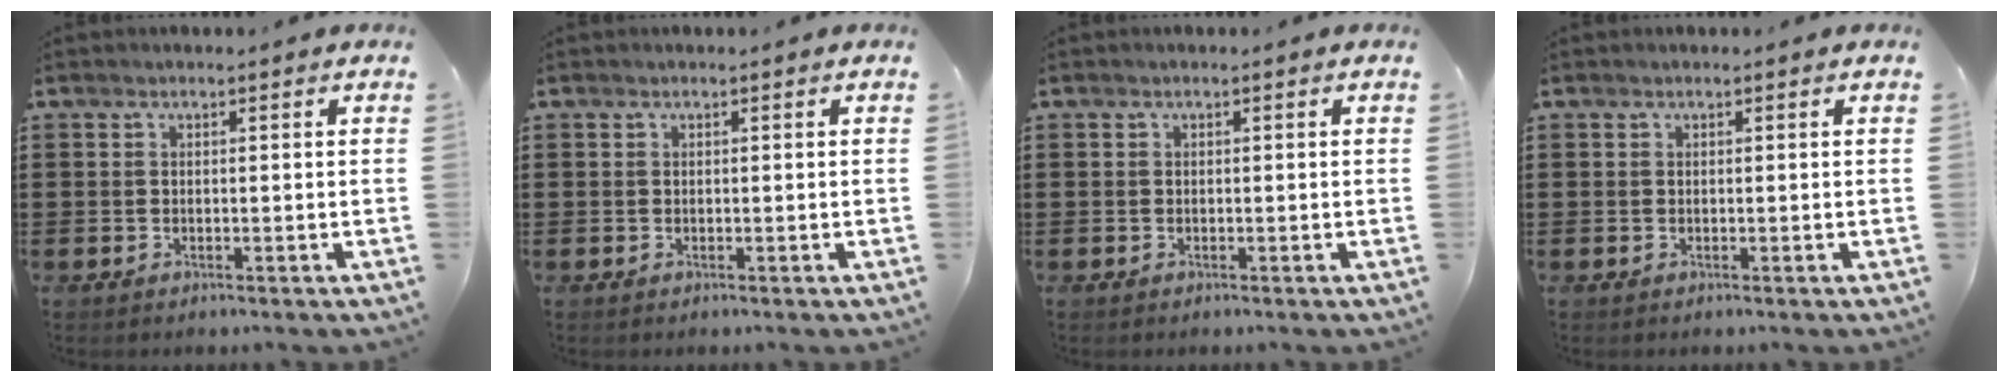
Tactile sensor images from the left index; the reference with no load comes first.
{"total": 0.0}
{"total": 0.0}
{"total": 0.0}